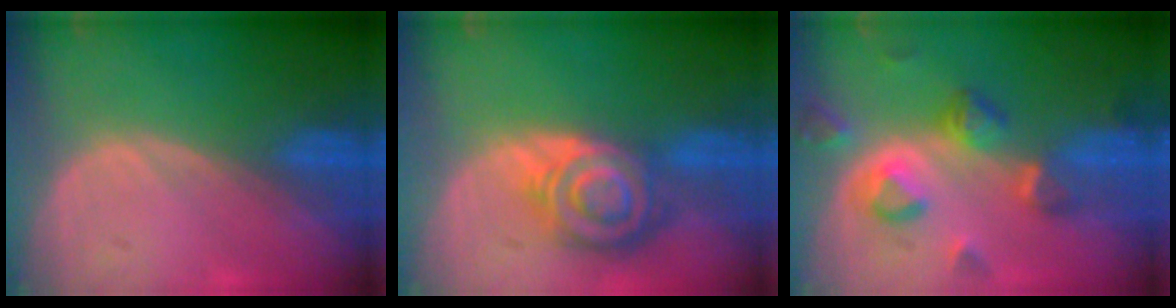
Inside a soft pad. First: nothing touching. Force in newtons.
{"total": 8.6, "press": 7.5, "slide": 4.3}
{"total": 7.9, "press": 7.1, "slide": 3.4}